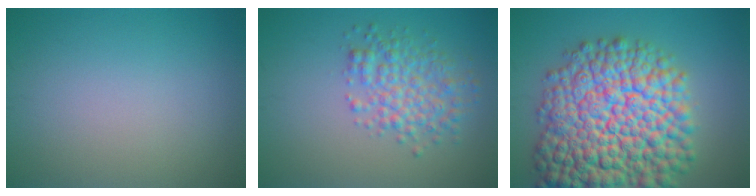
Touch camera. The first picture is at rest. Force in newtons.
{"total": 4.1, "press": 4.1, "slide": 0.1}
{"total": 17.0, "press": 17.0, "slide": 0.7}